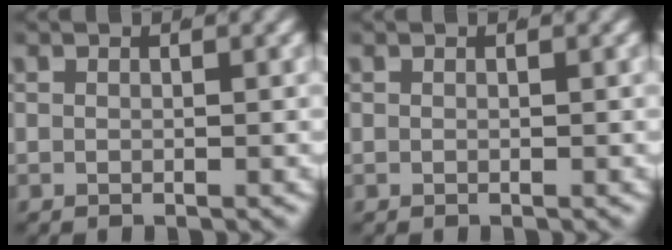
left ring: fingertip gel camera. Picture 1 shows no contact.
{"total": 0.0}